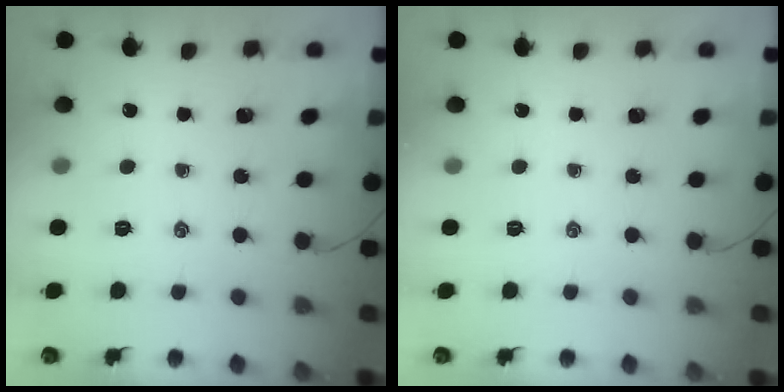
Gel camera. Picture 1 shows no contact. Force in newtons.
{"total": 0.0}